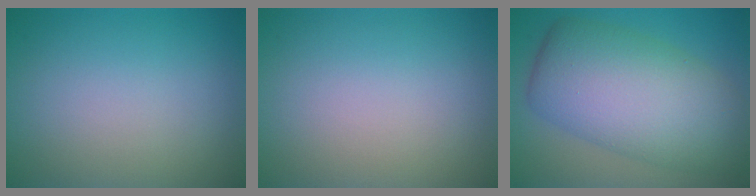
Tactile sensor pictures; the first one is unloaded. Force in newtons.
{"total": 0.0}
{"total": 10.3, "press": 10.3, "slide": 0.5}